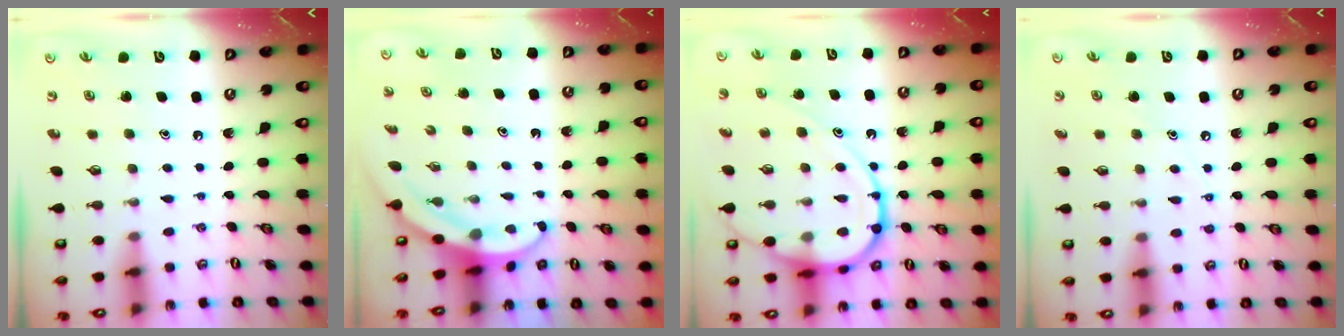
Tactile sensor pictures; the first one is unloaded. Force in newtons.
{"total": 3.6, "press": 3.6, "slide": 0.2}
{"total": 16.4, "press": 16.4, "slide": 1.7}
{"total": 5.0, "press": 4.9, "slide": 0.7}